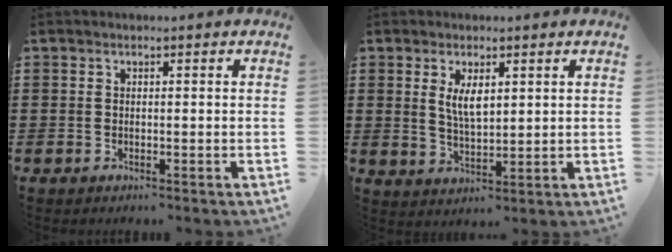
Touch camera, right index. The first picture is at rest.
{"total": 4.0, "force": [1.4, 1.5, 3.4], "torque": [-0.063, 0.000, 0.023]}